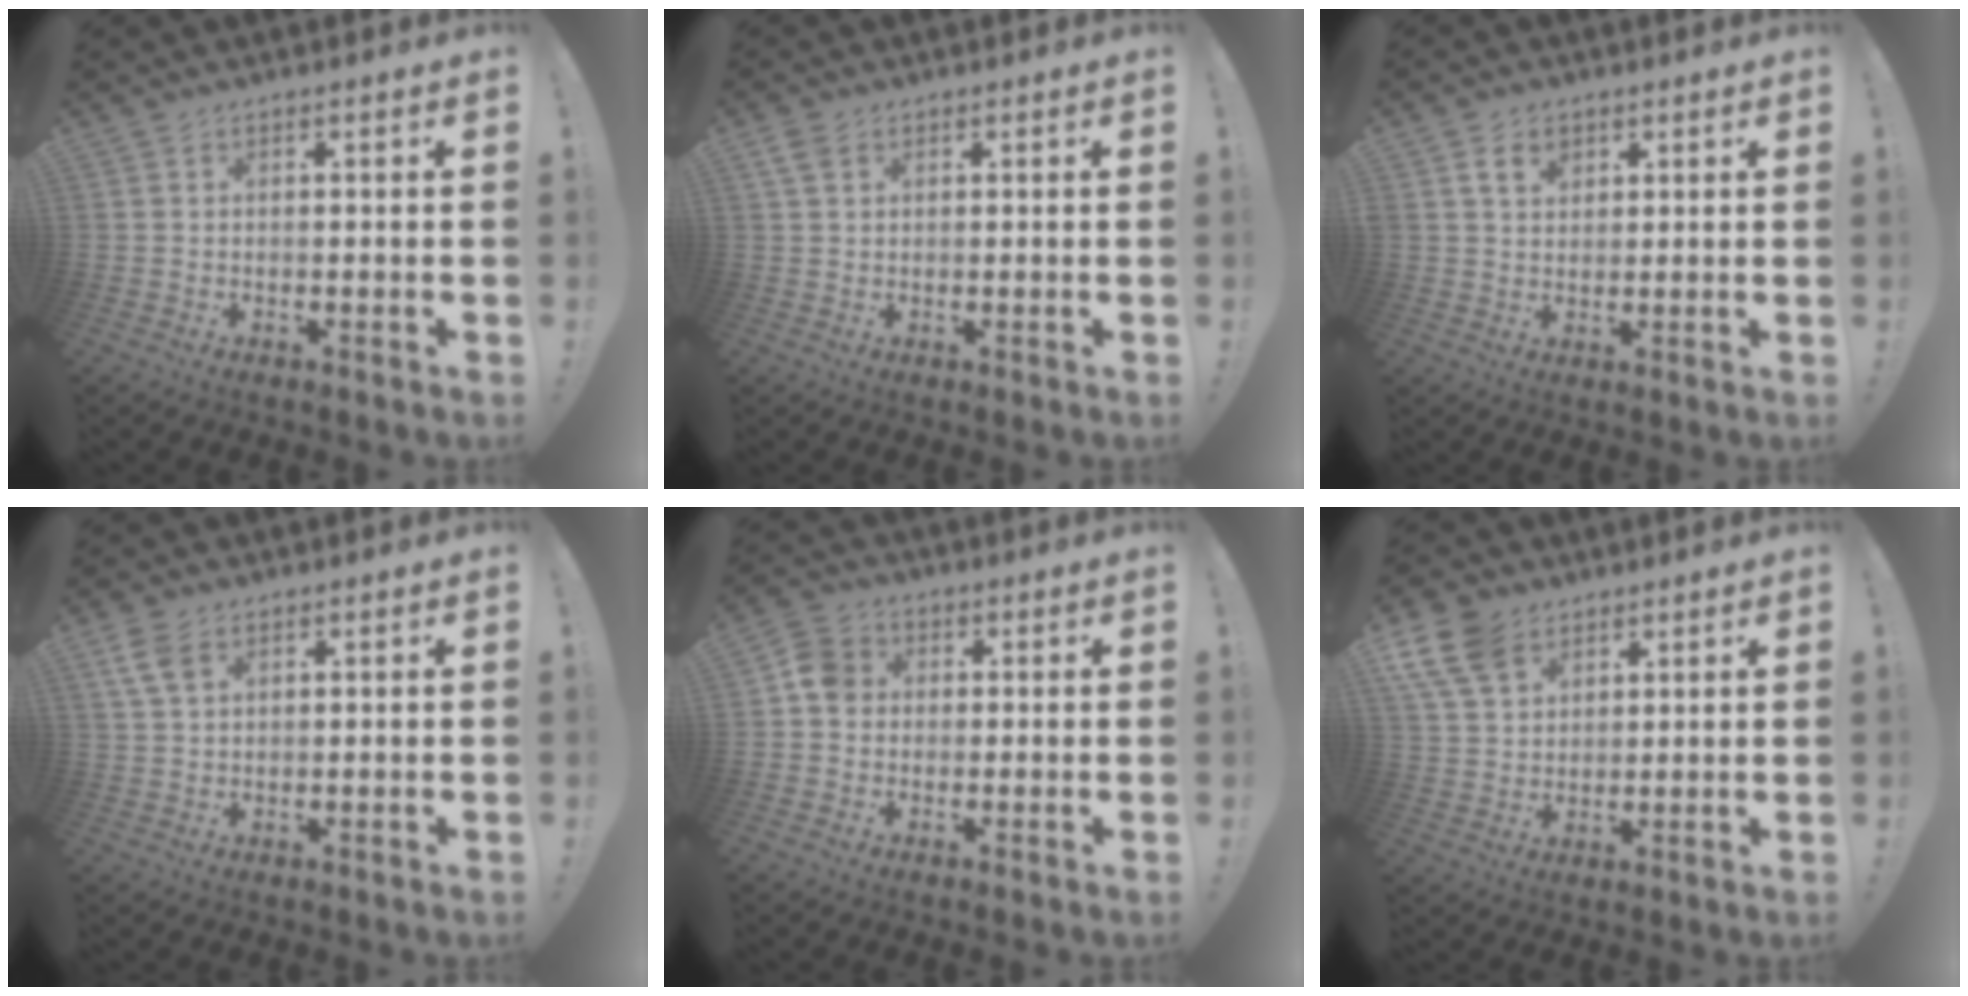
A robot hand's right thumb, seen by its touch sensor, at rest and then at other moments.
{"total": 3.3, "force": [1.6, 2.1, 1.9], "torque": [-0.039, 0.002, 0.031]}
{"total": 5.0, "force": [2.6, 3.3, 2.7], "torque": [-0.043, -0.002, 0.047]}
{"total": 5.4, "force": [2.6, 3.1, 3.6], "torque": [-0.071, -0.001, 0.053]}
{"total": 6.5, "force": [0.2, 5.6, 3.3], "torque": [-0.052, 0.019, 0.005]}
{"total": 11.2, "force": [6.5, 7.3, 5.4], "torque": [-0.110, -0.023, 0.130]}